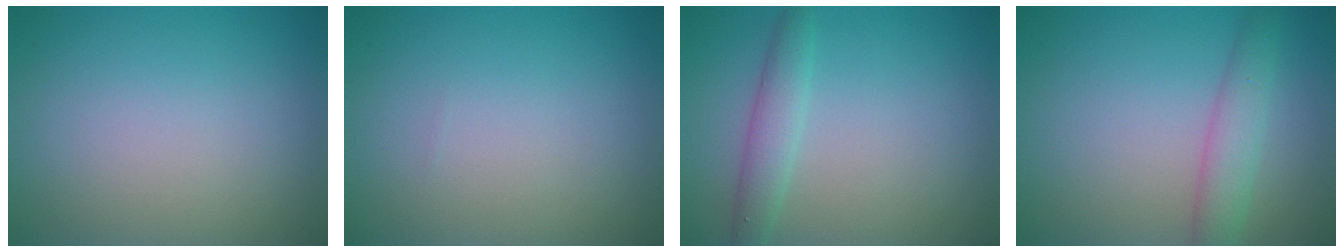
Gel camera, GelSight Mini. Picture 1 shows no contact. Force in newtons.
{"total": 0.0}
{"total": 2.4, "press": 2.4, "slide": 0.1}
{"total": 2.9, "press": 2.9, "slide": 0.1}